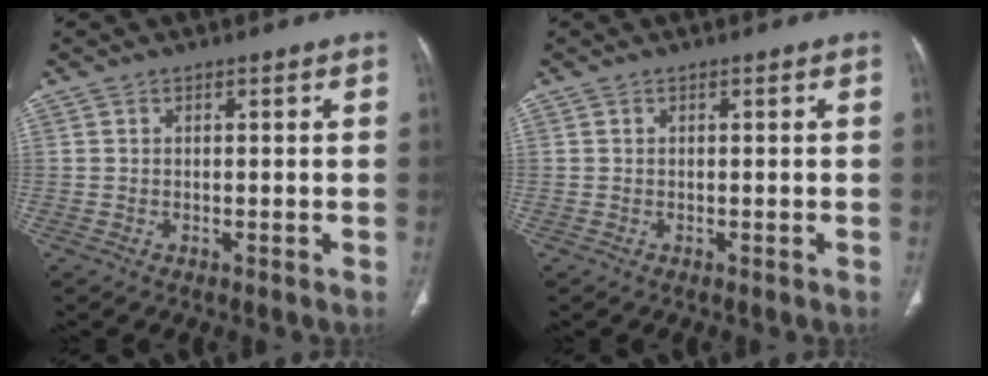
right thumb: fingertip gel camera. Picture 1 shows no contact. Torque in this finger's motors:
{"motor_torque": [-0.07, 0.29, 0.20, -0.03, -0.03]}